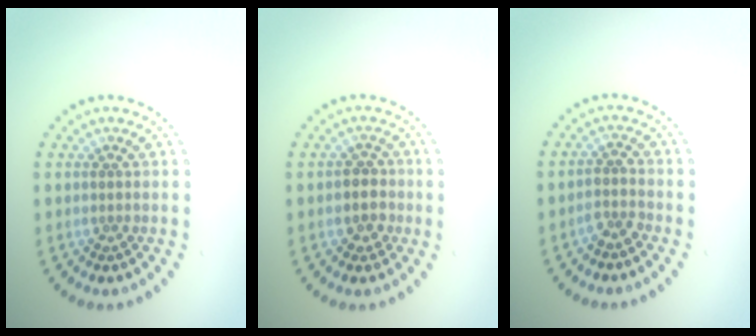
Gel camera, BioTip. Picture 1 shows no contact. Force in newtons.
{"total": 2.3, "press": 2.1, "slide": 0.8}
{"total": 1.7, "press": 1.3, "slide": 1.0}